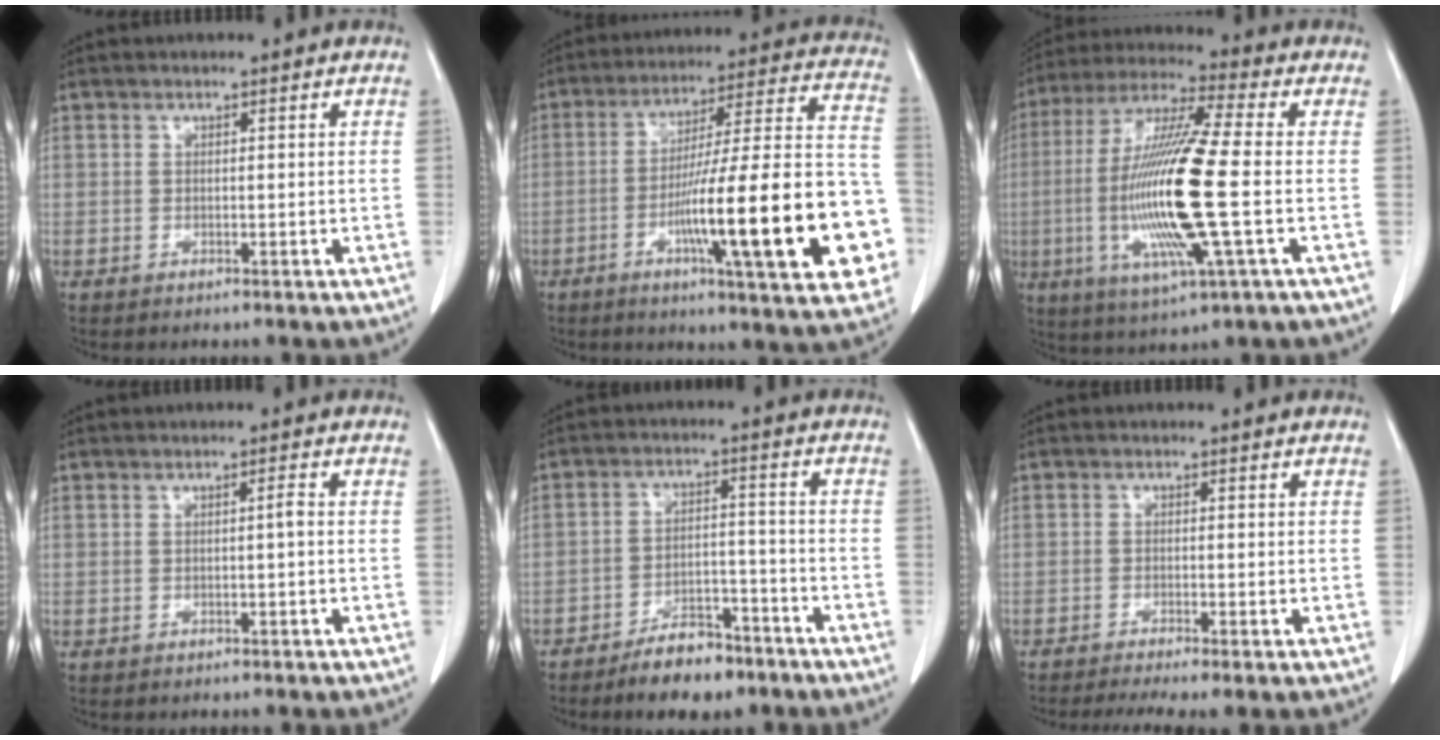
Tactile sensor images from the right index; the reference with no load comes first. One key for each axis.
{"total": 25.0, "fx": -7.5, "fy": 2.4, "fz": 23.7, "tx": -0.281, "ty": 0.008, "tz": -0.109}
{"total": 18.5, "fx": -2.6, "fy": 0.9, "fz": 18.3, "tx": -0.379, "ty": -0.013, "tz": -0.055}
{"total": 0.9, "fx": 0.0, "fy": 0.0, "fz": 0.9, "tx": -0.016, "ty": 0.002, "tz": -0.001}
{"total": 7.6, "fx": -5.7, "fy": 3.0, "fz": 3.9, "tx": -0.063, "ty": 0.006, "tz": -0.093}
{"total": 5.6, "fx": -4.2, "fy": 0.6, "fz": 3.7, "tx": -0.055, "ty": -0.012, "tz": -0.067}